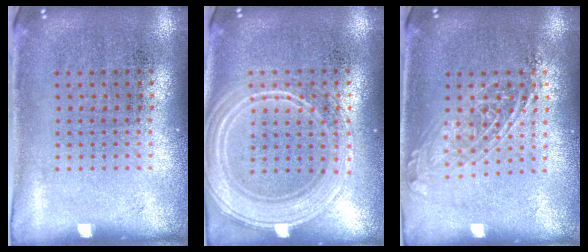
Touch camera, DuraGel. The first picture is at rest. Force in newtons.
{"total": 2.3, "press": 2.3, "slide": 0.4}
{"total": 1.6, "press": 1.3, "slide": 0.8}